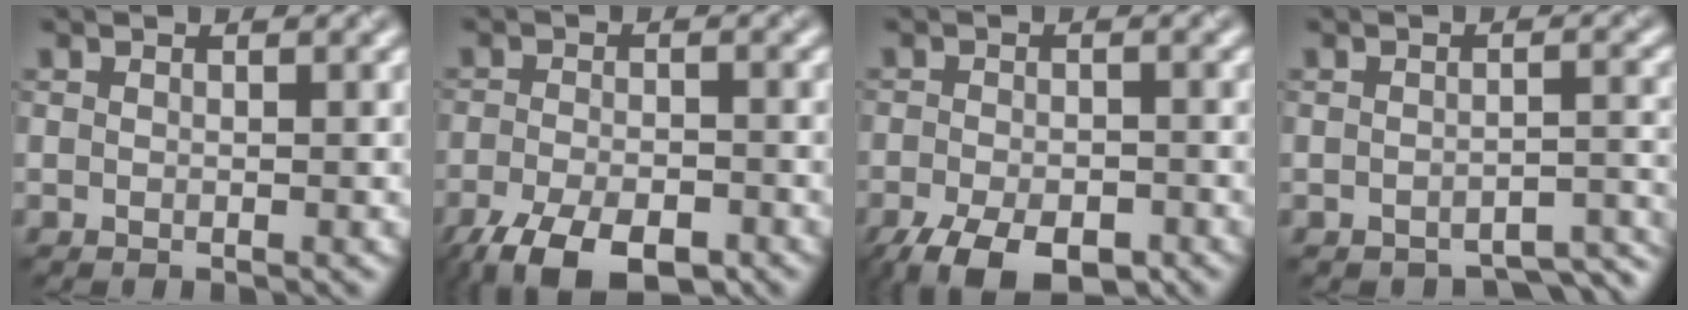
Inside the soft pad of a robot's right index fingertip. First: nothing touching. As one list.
[{"total": 7.4, "force": [-5.0, 2.8, 4.7], "torque": [-0.089, -0.016, -0.093]}, {"total": 6.7, "force": [-4.4, 2.8, 4.2], "torque": [-0.077, -0.015, -0.076]}, {"total": 3.7, "force": [-3.3, 1.1, 1.3], "torque": [-0.014, -0.008, -0.036]}]